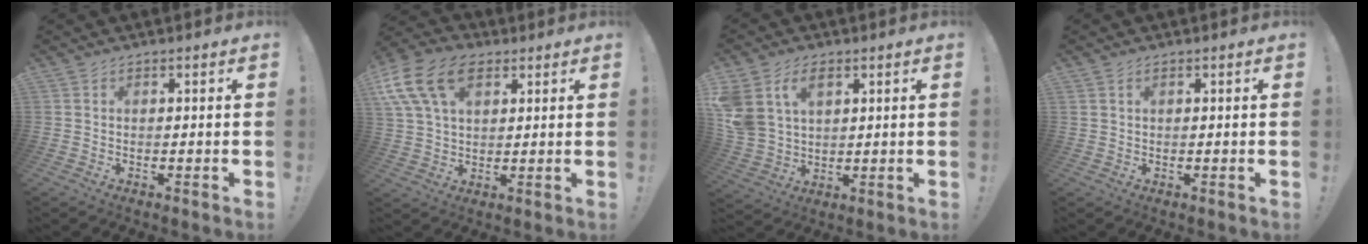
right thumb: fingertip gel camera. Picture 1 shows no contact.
{"total": 15.9, "force": [7.0, 9.9, 10.2], "torque": [-0.202, -0.021, 0.131]}
{"total": 10.2, "force": [4.9, 7.1, 5.4], "torque": [-0.132, -0.013, 0.098]}
{"total": 0.9, "force": [0.5, 0.6, 0.5], "torque": [-0.018, 0.005, 0.012]}